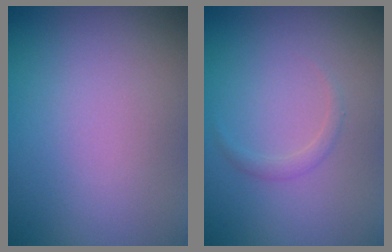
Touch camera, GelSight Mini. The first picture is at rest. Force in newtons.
{"total": 0.9, "press": 0.9, "slide": 0.1}